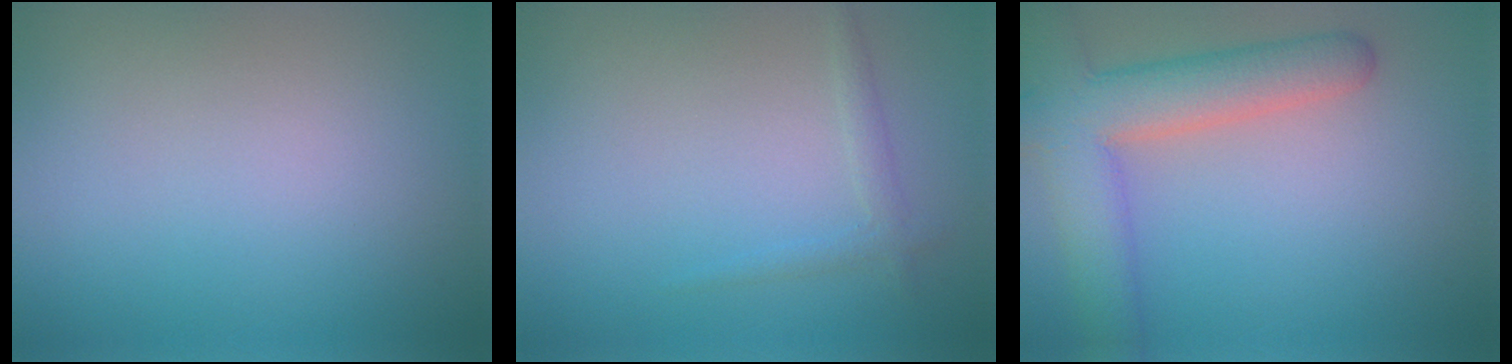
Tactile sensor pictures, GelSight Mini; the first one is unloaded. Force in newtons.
{"total": 1.2, "press": 1.2, "slide": 0.0}
{"total": 7.4, "press": 7.4, "slide": 0.5}